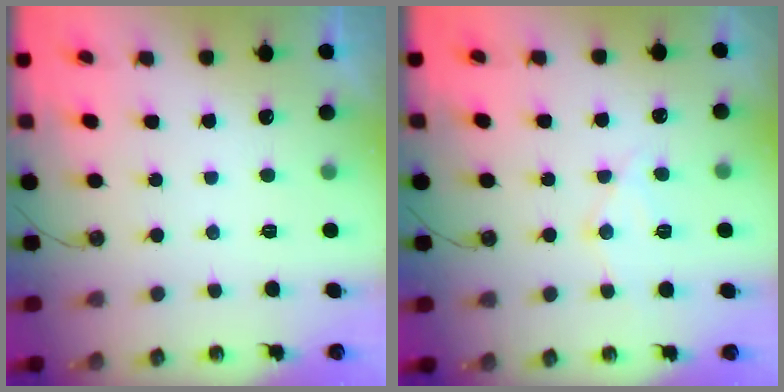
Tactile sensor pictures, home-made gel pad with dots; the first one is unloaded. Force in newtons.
{"total": 9.9, "press": 9.9, "slide": 0.8}